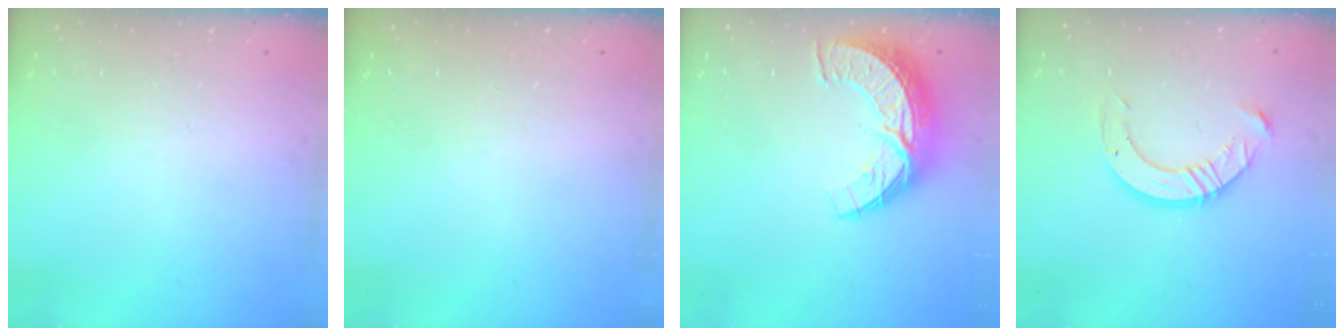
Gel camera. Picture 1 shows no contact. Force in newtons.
{"total": 0.0}
{"total": 9.7, "press": 9.7, "slide": 0.7}
{"total": 10.5, "press": 10.4, "slide": 0.9}